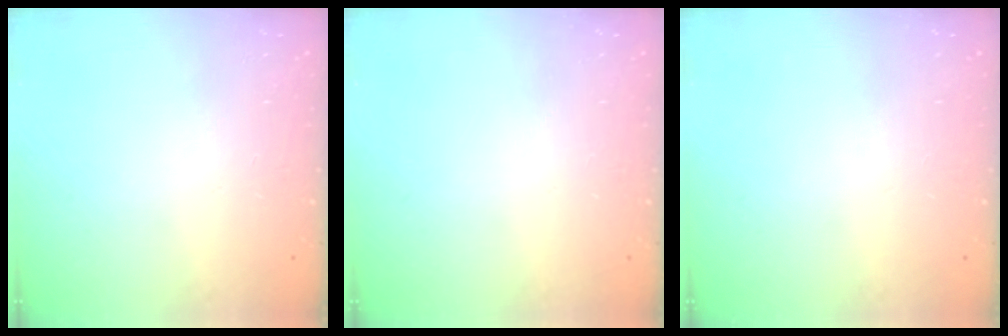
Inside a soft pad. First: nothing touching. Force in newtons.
{"total": 0.0}
{"total": 0.0}